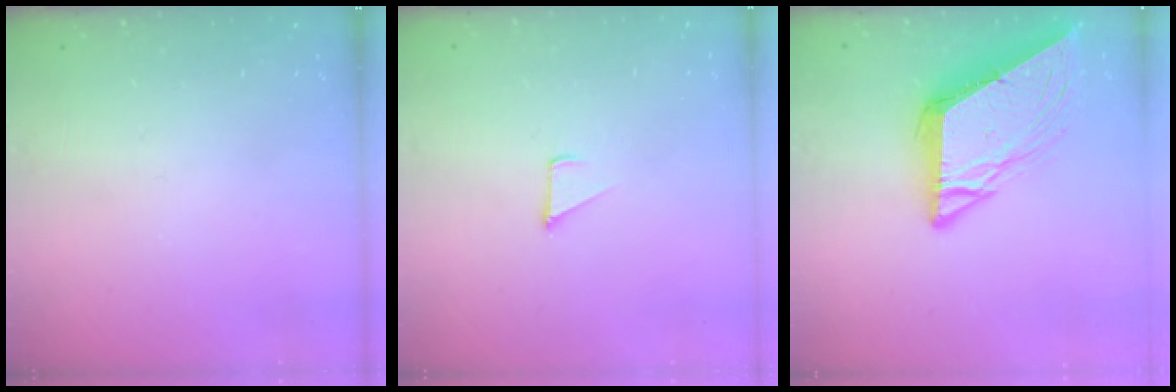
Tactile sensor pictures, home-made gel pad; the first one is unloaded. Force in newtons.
{"total": 2.3, "press": 2.3, "slide": 0.2}
{"total": 11.0, "press": 10.9, "slide": 1.2}